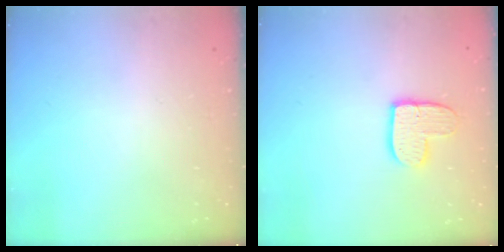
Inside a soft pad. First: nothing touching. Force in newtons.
{"total": 10.3, "press": 10.2, "slide": 0.9}